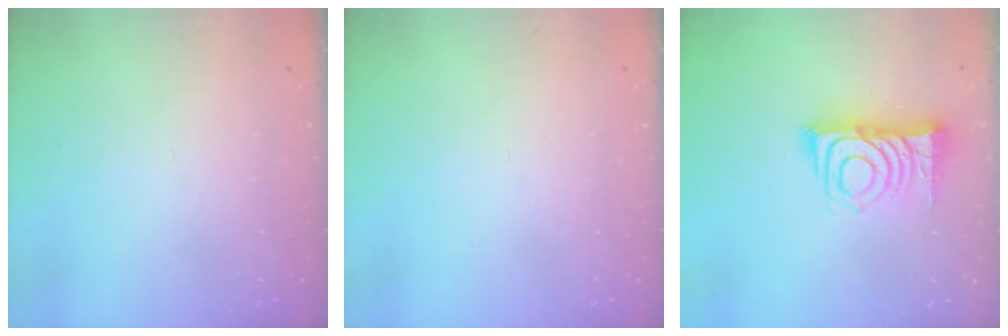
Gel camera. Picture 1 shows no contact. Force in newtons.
{"total": 0.0}
{"total": 12.7, "press": 12.6, "slide": 0.9}